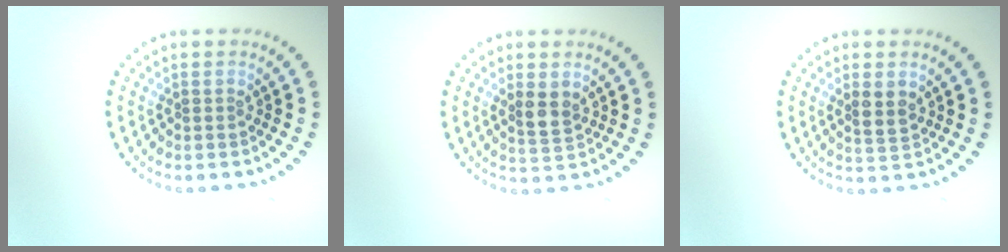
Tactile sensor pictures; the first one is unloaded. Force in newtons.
{"total": 2.0, "press": 1.8, "slide": 0.9}
{"total": 2.0, "press": 1.8, "slide": 0.8}